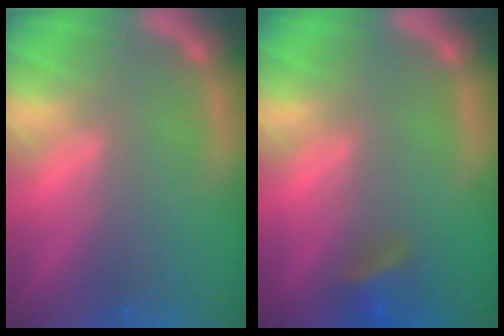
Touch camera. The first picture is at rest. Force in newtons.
{"total": 2.9}